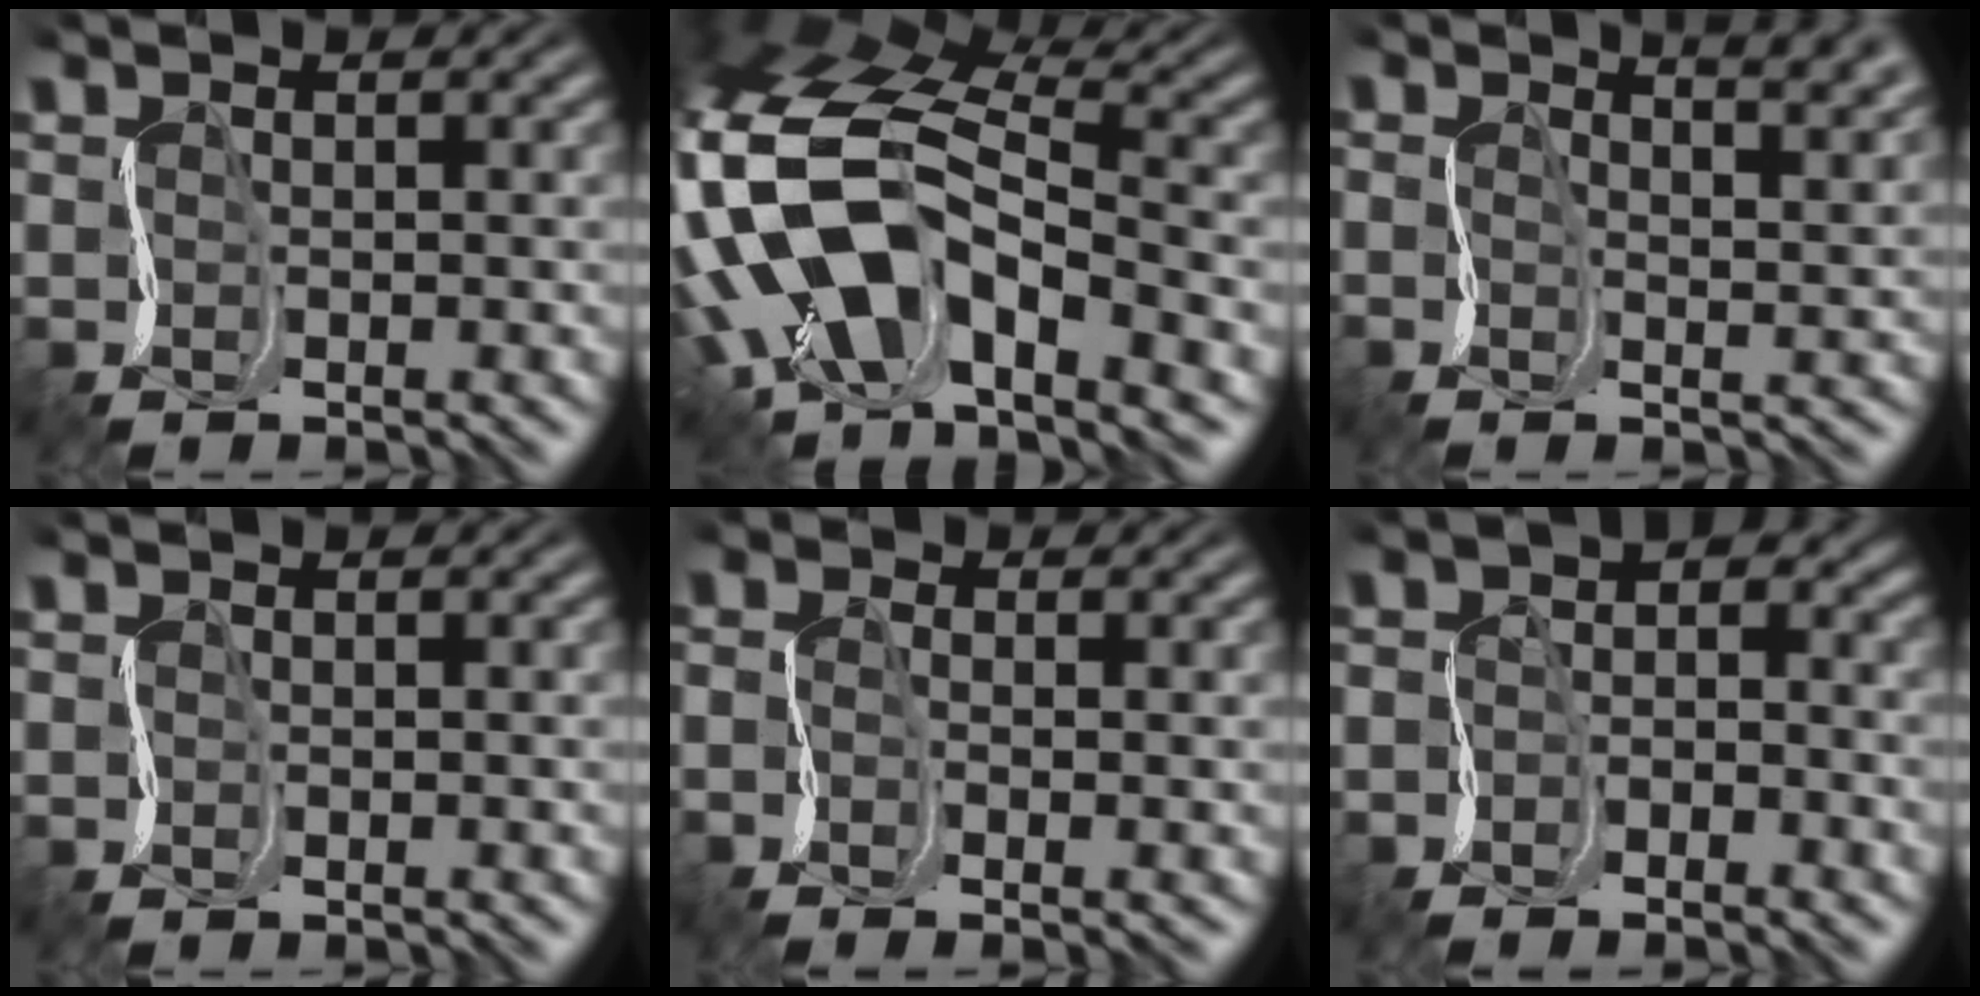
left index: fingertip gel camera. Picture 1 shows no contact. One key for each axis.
{"total": 11.8, "fx": -4.5, "fy": 6.6, "fz": 8.7, "tx": -0.178, "ty": 0.011, "tz": -0.082}
{"total": 5.7, "fx": 3.1, "fy": 2.1, "fz": 4.2, "tx": -0.047, "ty": 0.027, "tz": 0.024}
{"total": 0.0}
{"total": 2.8, "fx": -1.8, "fy": 1.0, "fz": 1.9, "tx": -0.035, "ty": -0.010, "tz": -0.027}
{"total": 2.8, "fx": -1.6, "fy": 1.5, "fz": 1.9, "tx": -0.036, "ty": 0.005, "tz": -0.031}